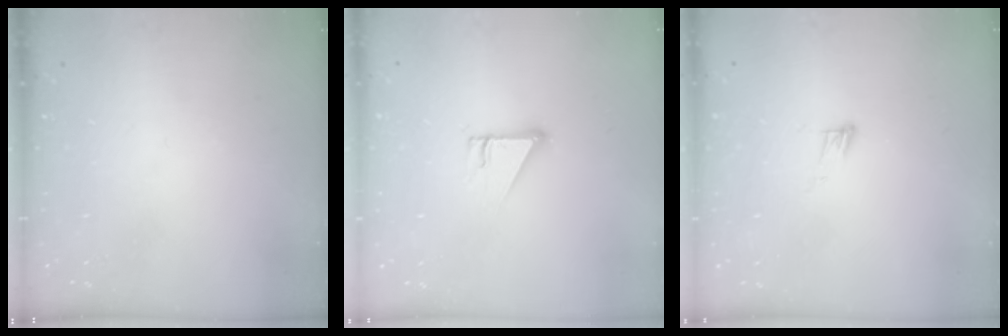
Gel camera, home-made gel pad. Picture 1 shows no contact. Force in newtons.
{"total": 3.1, "press": 3.1, "slide": 0.1}
{"total": 3.7, "press": 3.7, "slide": 0.3}